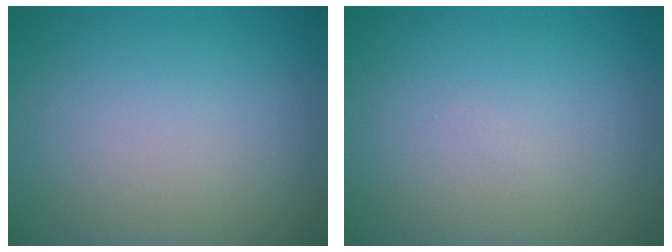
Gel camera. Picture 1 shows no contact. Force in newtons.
{"total": 0.0}